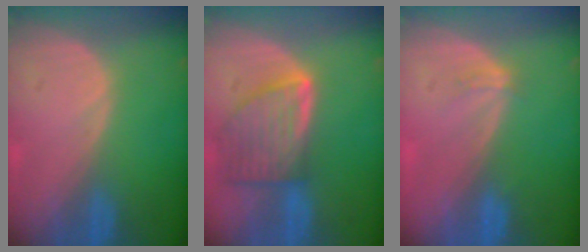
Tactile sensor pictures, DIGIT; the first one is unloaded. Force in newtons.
{"total": 8.0, "press": 7.2, "slide": 3.5}
{"total": 1.5, "press": 1.1, "slide": 1.0}